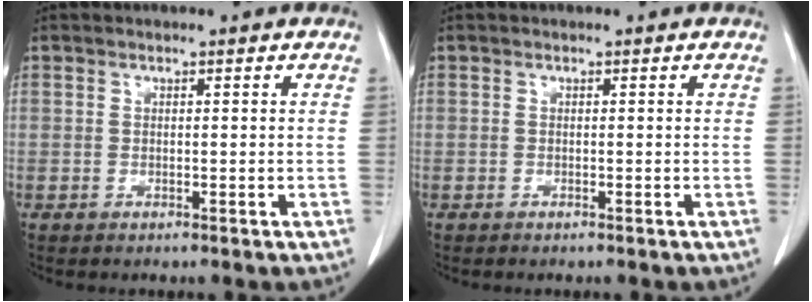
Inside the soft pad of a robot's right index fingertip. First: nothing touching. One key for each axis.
{"total": 0.0}